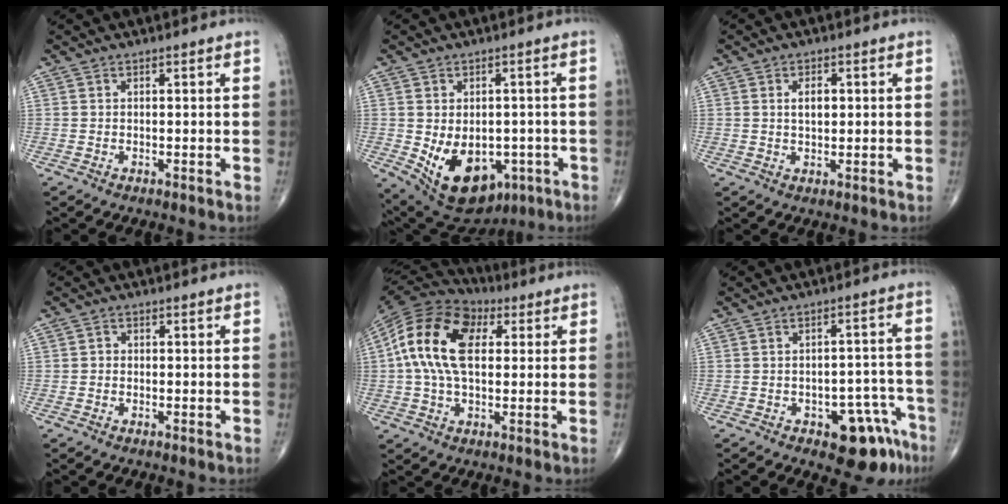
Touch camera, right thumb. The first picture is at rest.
{"total": 15.2, "force": [-4.4, 10.2, 10.4], "torque": [-0.145, 0.000, -0.039]}
{"total": 3.5, "force": [0.7, 2.0, 2.7], "torque": [-0.038, -0.002, 0.013]}
{"total": 1.1, "force": [-0.1, 0.9, 0.5], "torque": [0.000, 0.003, -0.005]}
{"total": 16.9, "force": [3.2, 10.0, 13.2], "torque": [-0.251, 0.023, 0.048]}
{"total": 10.1, "force": [-5.8, 4.8, 6.7], "torque": [-0.045, 0.044, -0.068]}